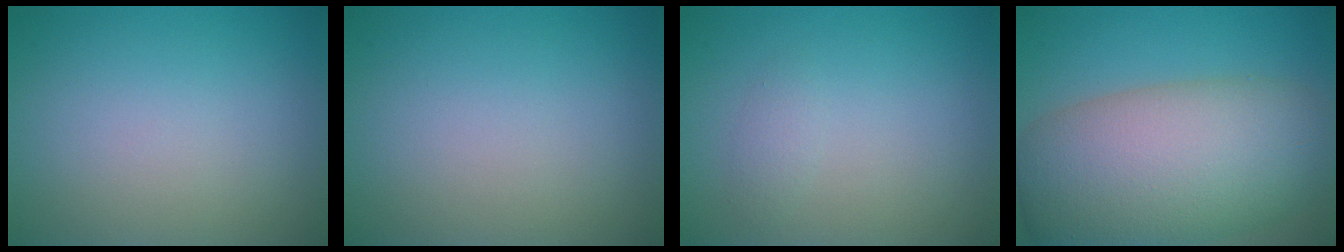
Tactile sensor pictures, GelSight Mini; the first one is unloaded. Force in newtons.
{"total": 0.0}
{"total": 0.9, "press": 0.9, "slide": 0.0}
{"total": 11.8, "press": 11.8, "slide": 0.5}